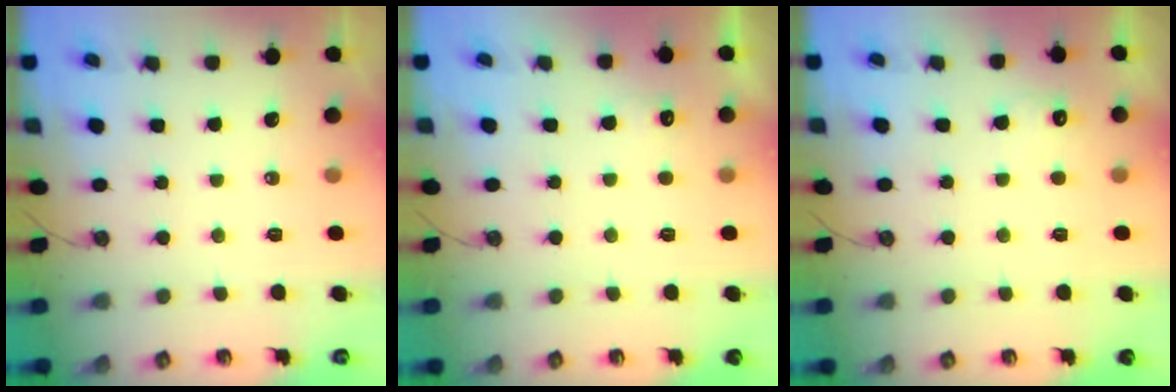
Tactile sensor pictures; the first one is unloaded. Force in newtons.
{"total": 4.6, "press": 4.4, "slide": 1.2}
{"total": 4.0, "press": 3.8, "slide": 1.1}